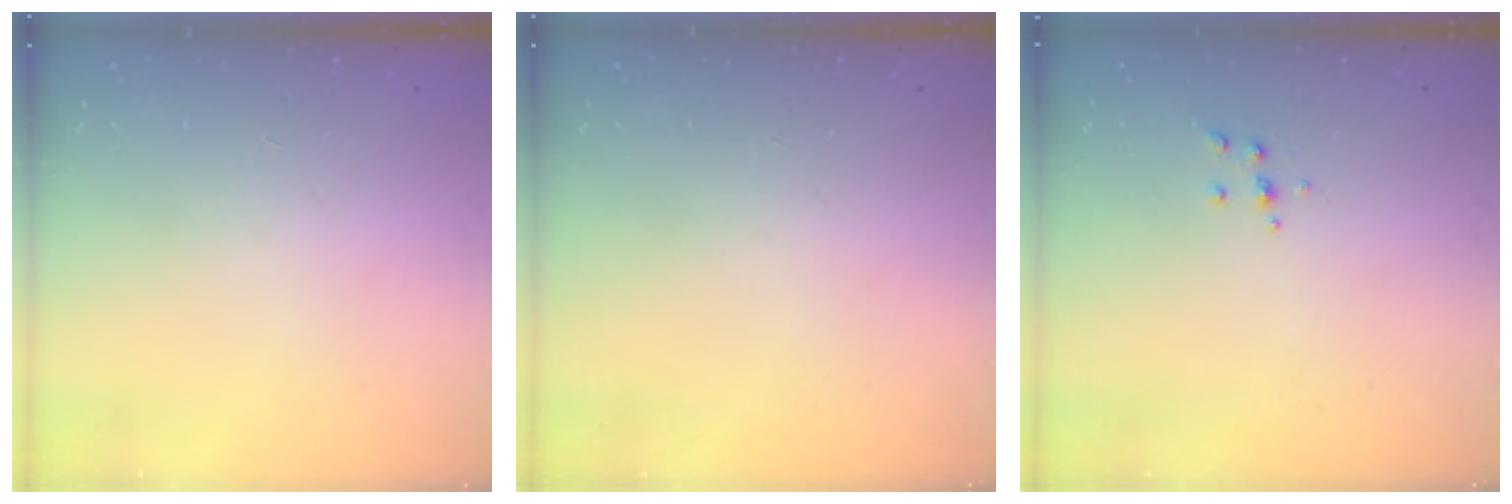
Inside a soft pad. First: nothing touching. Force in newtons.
{"total": 0.0}
{"total": 4.0, "press": 3.9, "slide": 0.9}